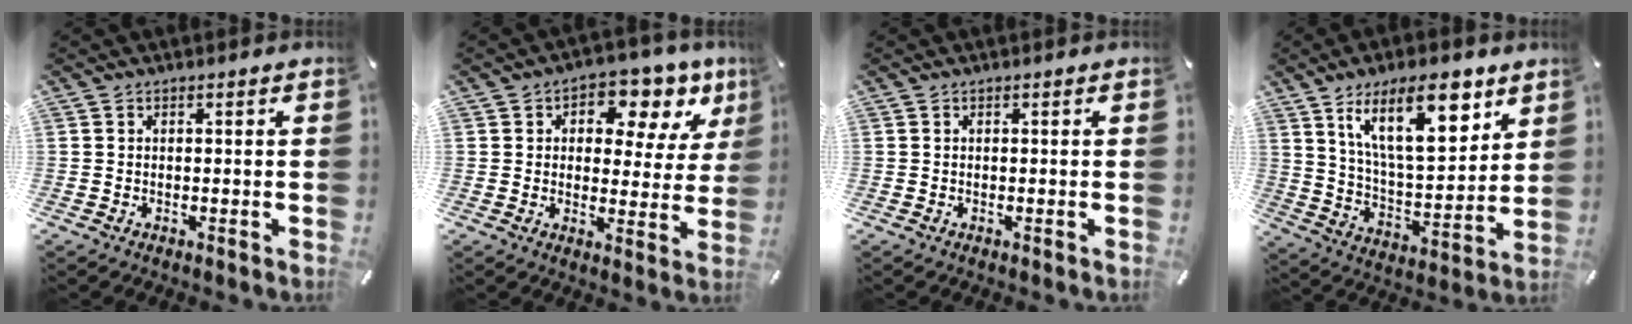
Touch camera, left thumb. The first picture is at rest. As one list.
[{"total": 9.5, "force": [4.9, 6.2, 5.2], "torque": [-0.064, -0.032, 0.080]}, {"total": 0.0}, {"total": 19.1, "force": [10.7, 8.0, 13.7], "torque": [-0.235, -0.036, 0.177]}]